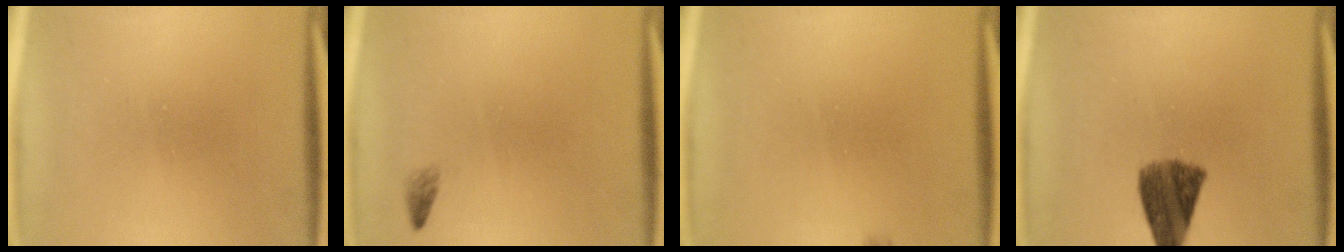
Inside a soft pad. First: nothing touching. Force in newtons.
{"total": 0.8}
{"total": 0.6}
{"total": 7.6}